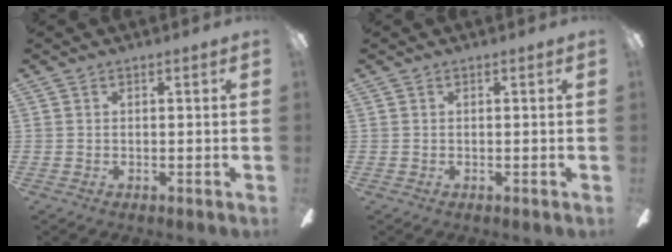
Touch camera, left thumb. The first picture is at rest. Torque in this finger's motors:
{"motor_torque": [0.00, 0.00, 0.00, 0.00, 0.00]}